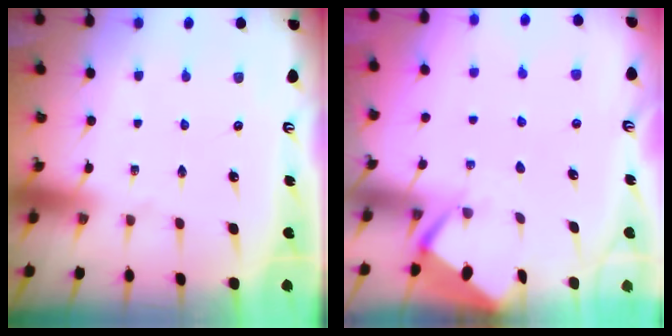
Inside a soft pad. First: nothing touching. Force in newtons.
{"total": 2.6, "press": 2.6, "slide": 0.3}